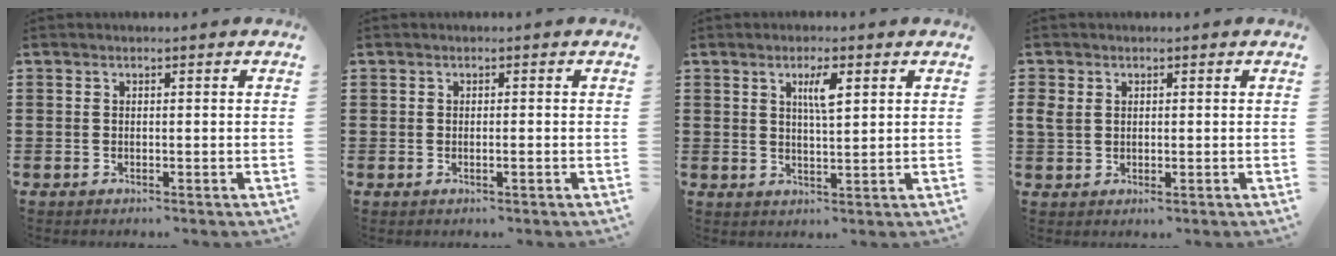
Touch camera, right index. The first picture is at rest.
{"total": 0.6, "force": [-0.2, 0.0, 0.5], "torque": [-0.009, -0.003, -0.002]}
{"total": 3.9, "force": [1.6, 0.9, 3.4], "torque": [-0.064, 0.004, 0.022]}
{"total": 2.2, "force": [0.6, 1.5, 1.6], "torque": [-0.042, 0.002, 0.009]}